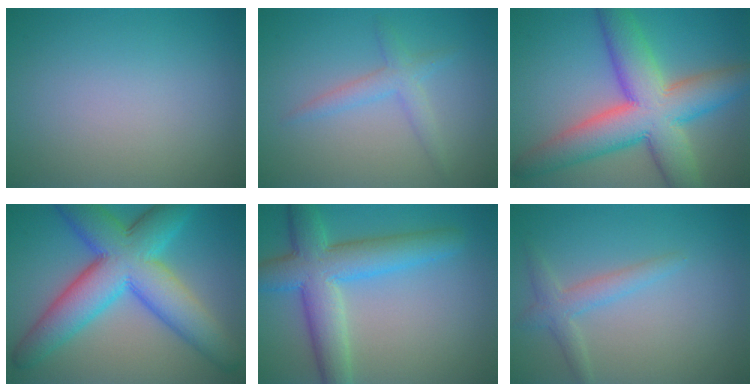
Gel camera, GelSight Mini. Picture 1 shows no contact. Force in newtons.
{"total": 2.2, "press": 2.2, "slide": 0.2}
{"total": 10.9, "press": 10.9, "slide": 0.4}
{"total": 11.0, "press": 11.0, "slide": 0.1}
{"total": 7.3, "press": 7.3, "slide": 0.3}
{"total": 2.2, "press": 2.2, "slide": 0.1}